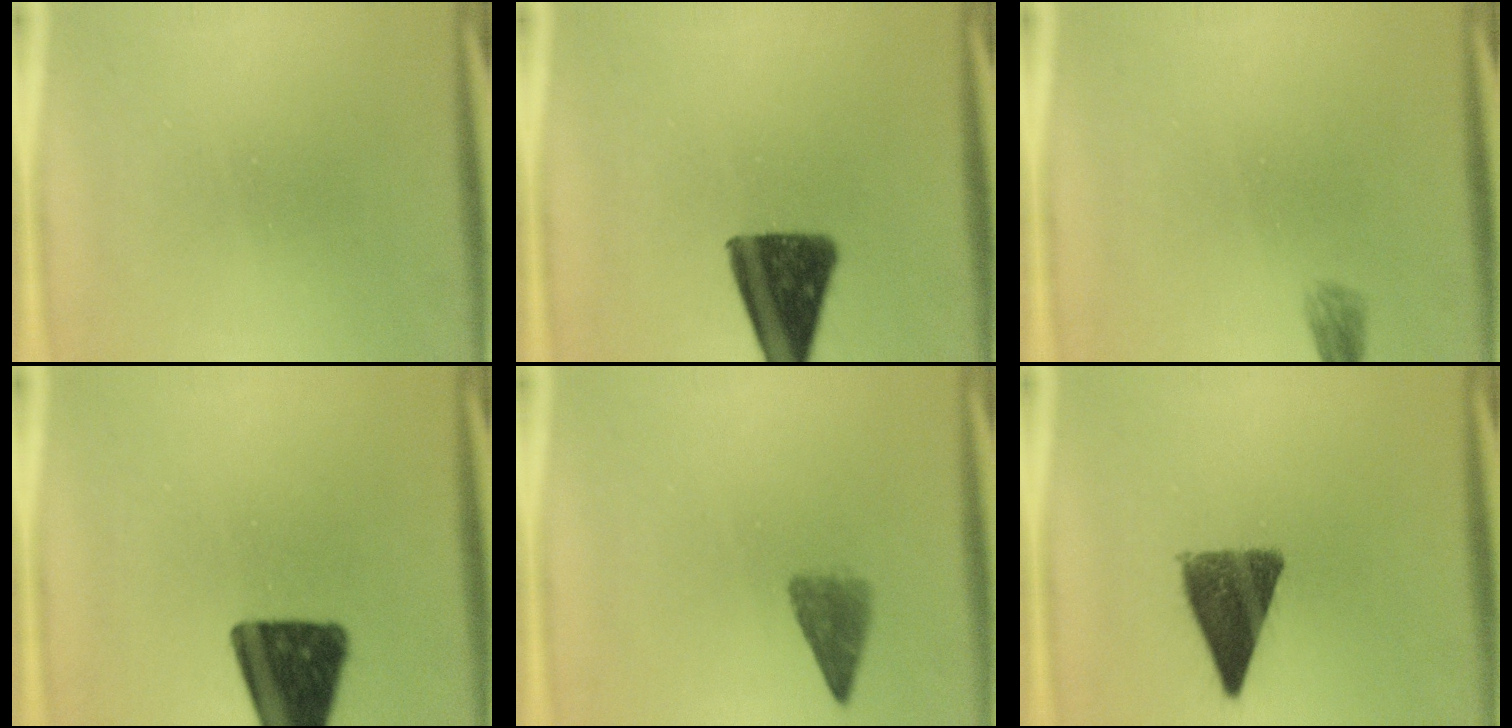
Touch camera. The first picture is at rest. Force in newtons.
{"total": 13.4}
{"total": 1.7}
{"total": 17.2}
{"total": 2.7}
{"total": 10.3}